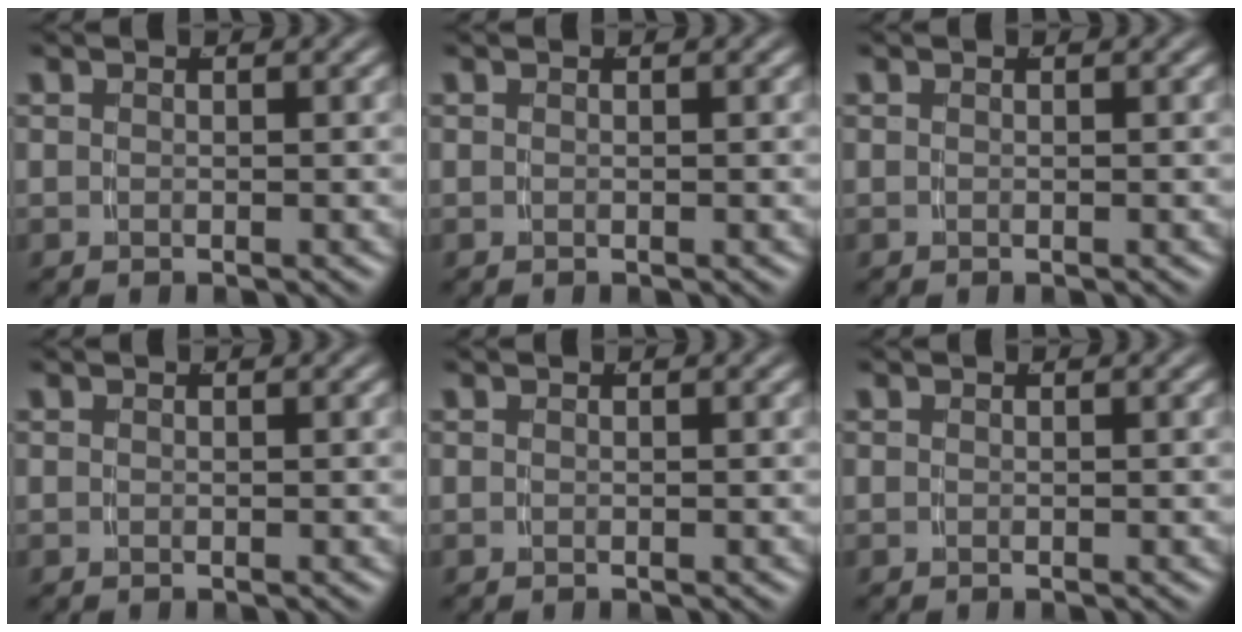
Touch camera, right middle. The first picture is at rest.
{"total": 0.0}
{"total": 0.0}
{"total": 0.0}
{"total": 0.0}
{"total": 0.0}